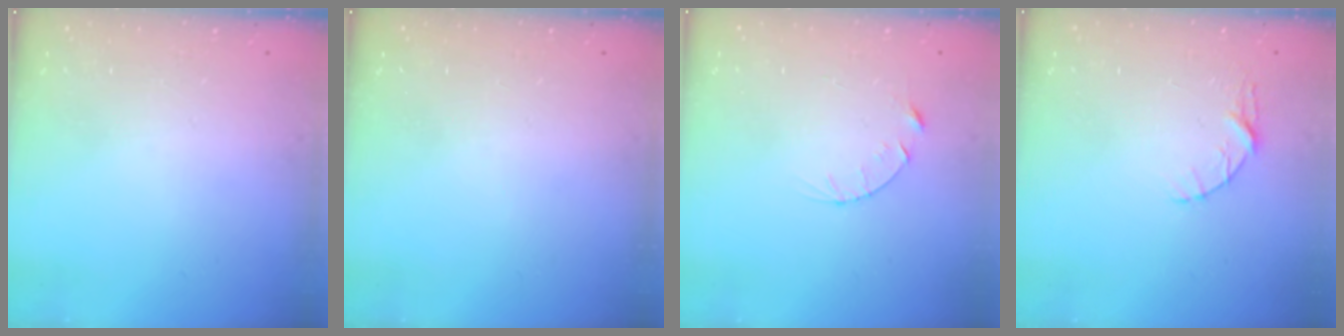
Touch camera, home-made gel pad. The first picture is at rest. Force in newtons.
{"total": 0.0}
{"total": 4.1, "press": 4.0, "slide": 0.4}
{"total": 3.4, "press": 3.3, "slide": 0.5}